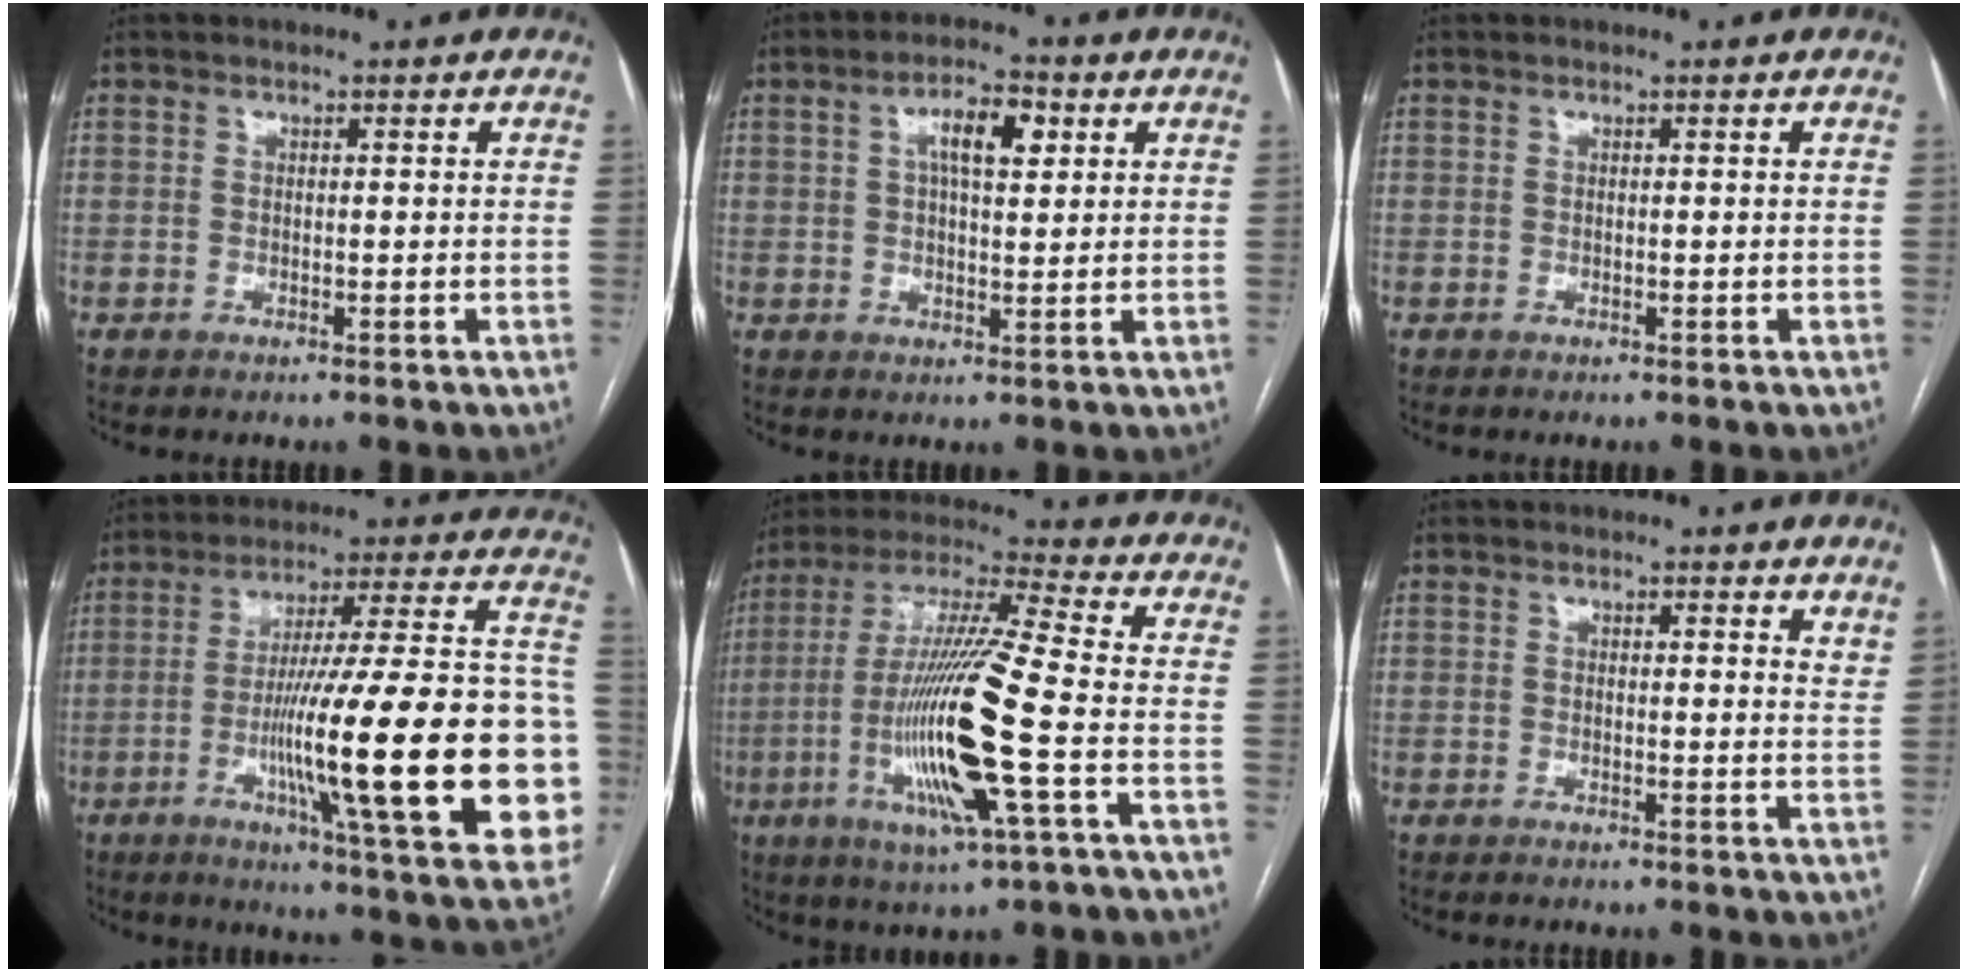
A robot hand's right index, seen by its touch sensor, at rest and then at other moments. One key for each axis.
{"total": 6.4, "fx": 2.2, "fy": 2.3, "fz": 5.6, "tx": -0.098, "ty": 0.014, "tz": 0.035}
{"total": 0.0}
{"total": 31.1, "fx": -6.2, "fy": 3.0, "fz": 30.4, "tx": -0.374, "ty": 0.000, "tz": -0.099}
{"total": 18.0, "fx": -4.3, "fy": 0.4, "fz": 17.5, "tx": -0.358, "ty": -0.015, "tz": -0.086}
{"total": 3.5, "fx": 3.1, "fy": 0.8, "fz": 1.3, "tx": -0.013, "ty": -0.012, "tz": 0.021}